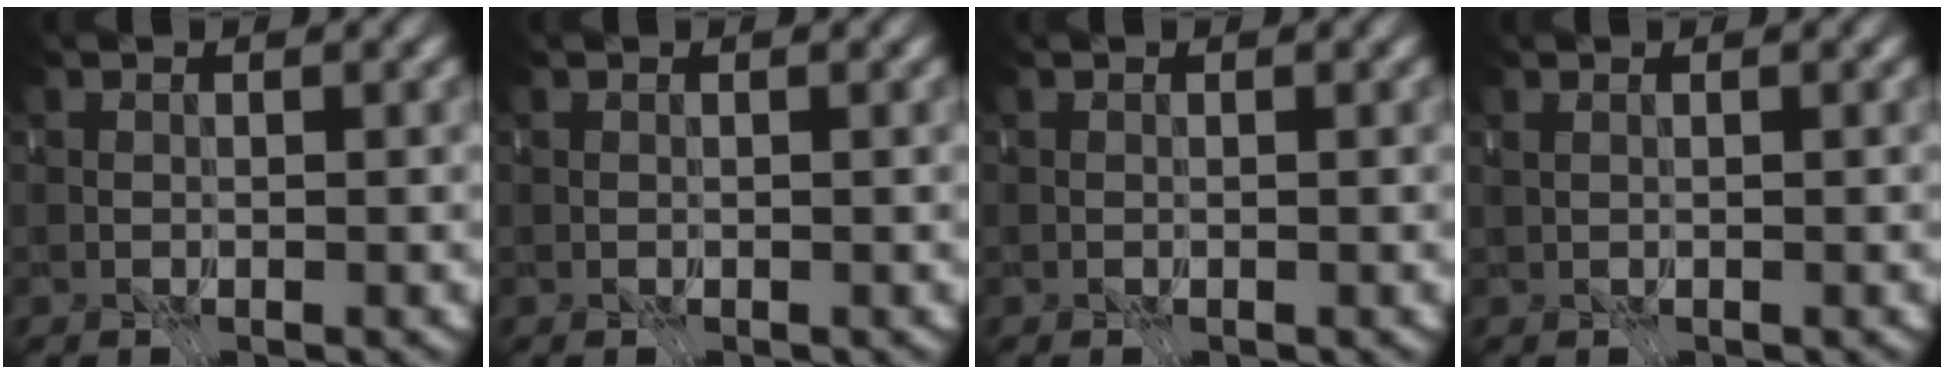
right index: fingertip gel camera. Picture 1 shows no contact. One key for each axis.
{"total": 0.0}
{"total": 0.0}
{"total": 1.7, "fx": -0.6, "fy": -1.3, "fz": -0.9, "tx": 0.023, "ty": -0.008, "tz": -0.003}